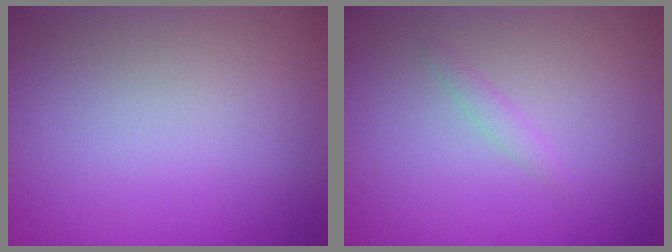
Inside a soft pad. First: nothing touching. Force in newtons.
{"total": 0.8, "press": 0.8, "slide": 0.1}